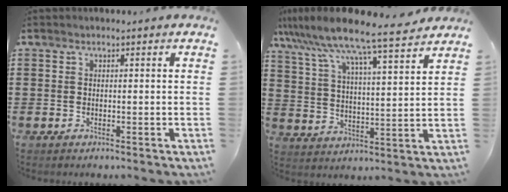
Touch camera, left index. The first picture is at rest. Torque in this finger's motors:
{"motor_torque": [1.08, -1.06, 0.58, 0.21]}